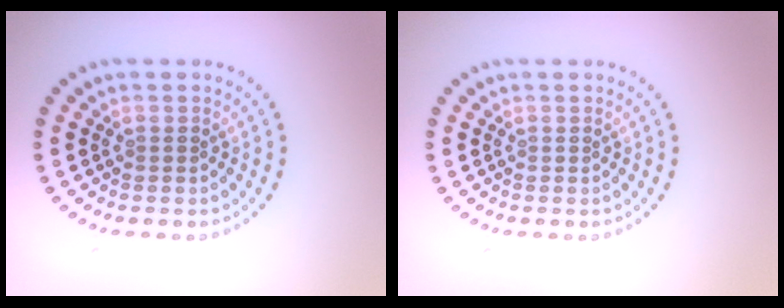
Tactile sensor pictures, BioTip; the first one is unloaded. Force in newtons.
{"total": 0.0}